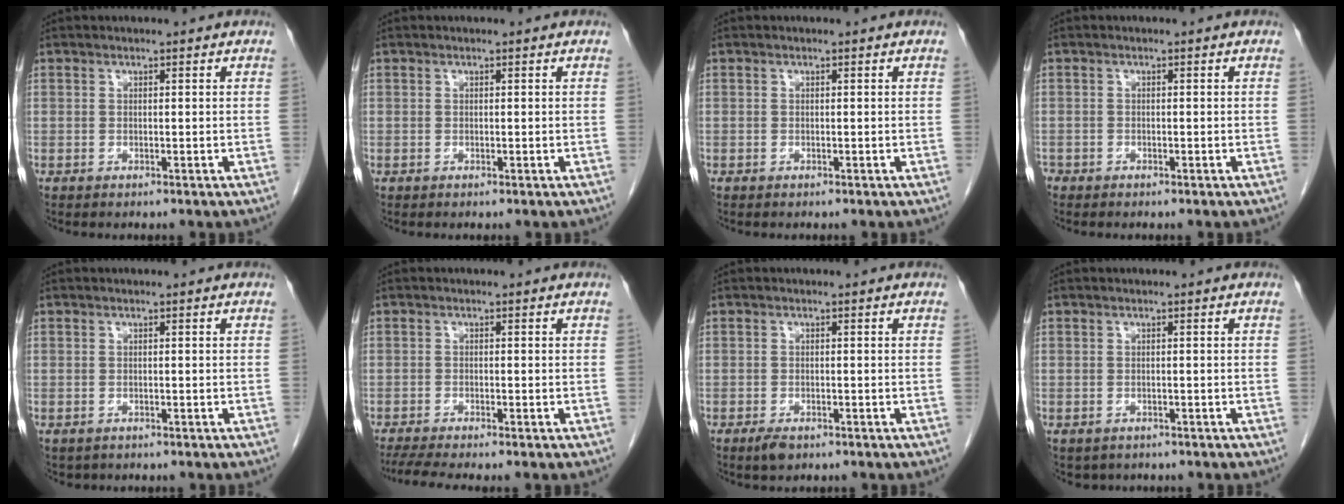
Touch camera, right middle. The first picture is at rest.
{"total": 0.0}
{"total": 0.0}
{"total": 1.1, "force": [-0.8, 0.7, 0.1], "torque": [-0.004, 0.002, -0.017]}
{"total": 1.1, "force": [-0.6, 0.9, 0.2], "torque": [-0.010, 0.002, -0.001]}
{"total": 4.7, "force": [-3.9, -0.1, 2.7], "torque": [-0.045, -0.010, -0.065]}
{"total": 0.9, "force": [-0.6, 0.4, 0.6], "torque": [-0.011, -0.001, -0.008]}
{"total": 2.2, "force": [-1.5, 1.5, 0.5], "torque": [-0.009, 0.001, -0.016]}